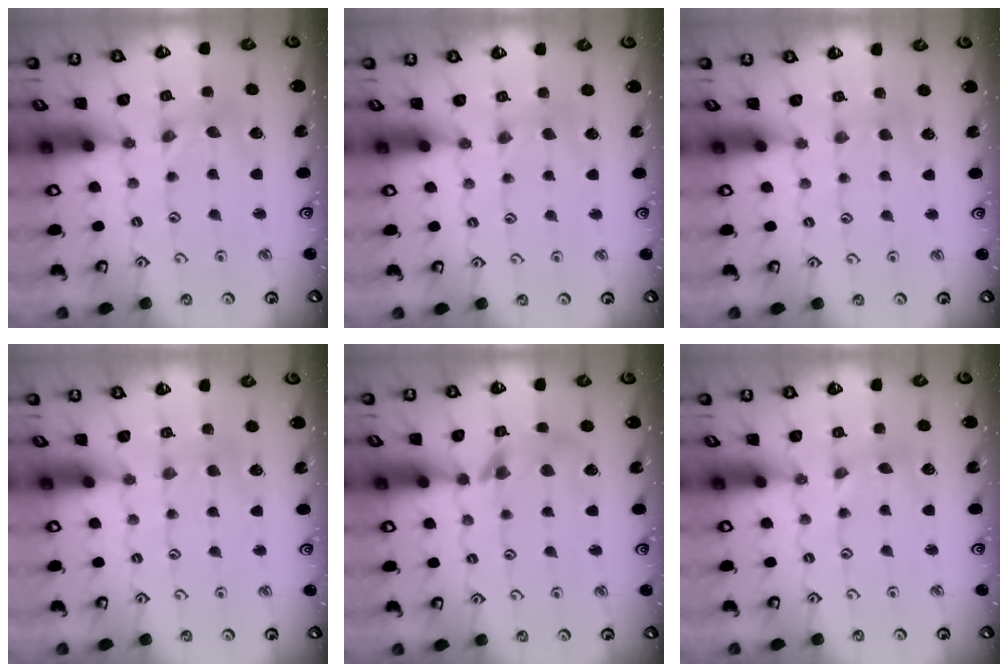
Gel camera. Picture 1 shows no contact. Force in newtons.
{"total": 1.5, "press": 1.5, "slide": 0.3}
{"total": 1.9, "press": 1.8, "slide": 0.4}
{"total": 1.9, "press": 1.8, "slide": 0.4}
{"total": 9.5, "press": 9.5, "slide": 1.1}
{"total": 0.7, "press": 0.7, "slide": 0.1}